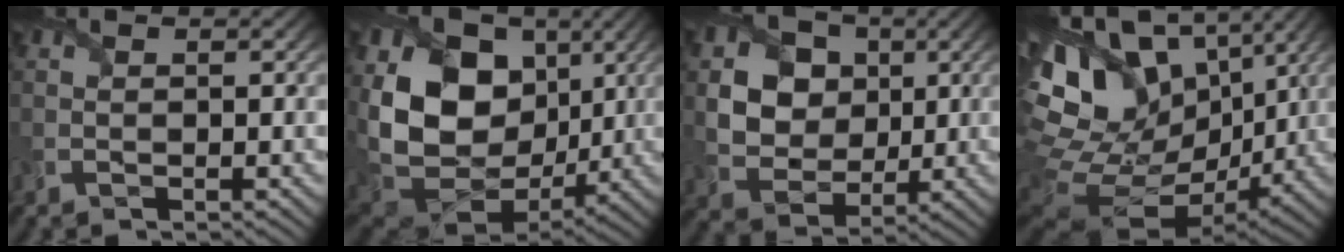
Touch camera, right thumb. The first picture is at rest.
{"total": 17.6, "force": [2.8, 13.5, 10.9], "torque": [-0.242, -0.011, 0.063]}
{"total": 10.4, "force": [3.0, 8.6, 4.9], "torque": [-0.138, 0.011, 0.058]}
{"total": 20.9, "force": [5.3, 13.6, 15.0], "torque": [-0.330, 0.012, 0.128]}